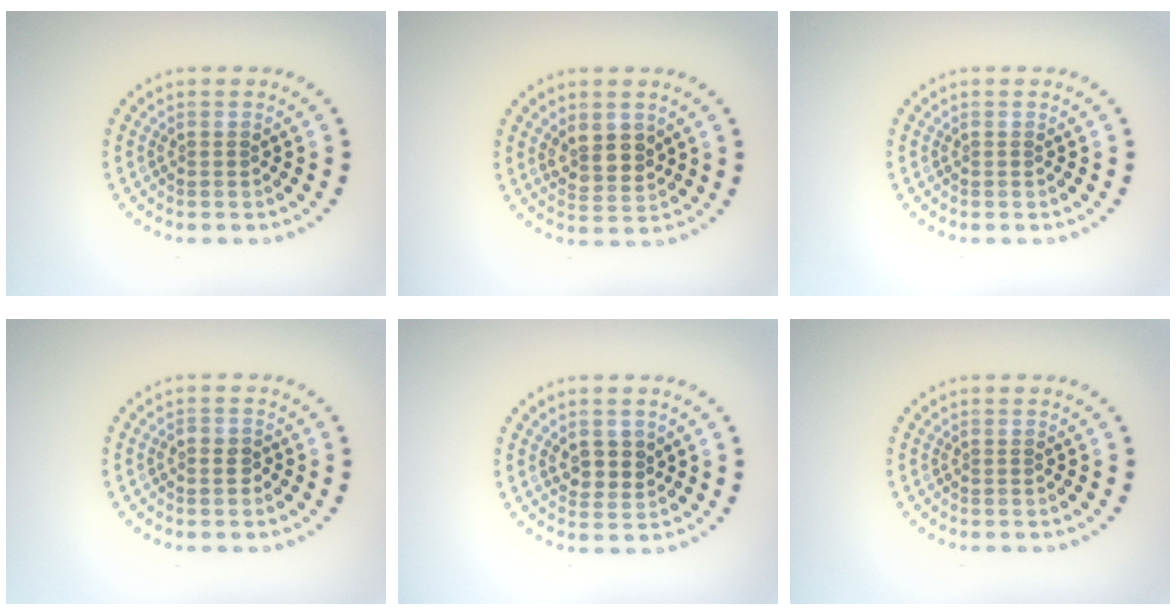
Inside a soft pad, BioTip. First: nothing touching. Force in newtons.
{"total": 2.8, "press": 2.6, "slide": 1.2}
{"total": 0.0}
{"total": 0.9, "press": 0.9, "slide": 0.3}
{"total": 2.4, "press": 2.2, "slide": 1.0}
{"total": 0.0}